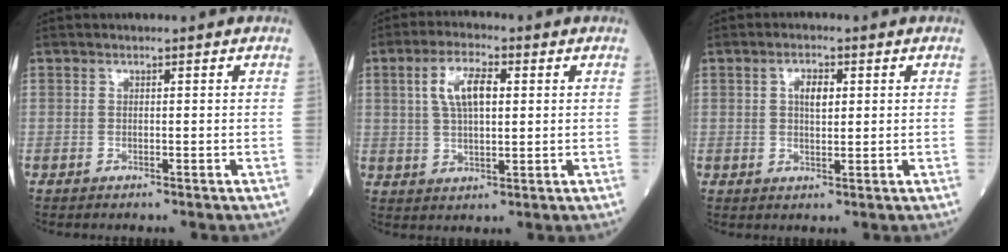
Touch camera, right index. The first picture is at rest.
{"total": 7.8, "force": [2.0, 3.2, 6.8], "torque": [-0.144, 0.014, 0.041]}
{"total": 3.8, "force": [1.0, 1.9, 3.2], "torque": [-0.066, 0.007, 0.019]}